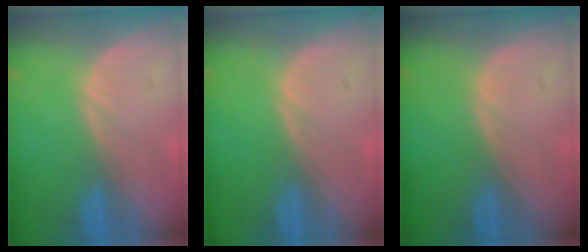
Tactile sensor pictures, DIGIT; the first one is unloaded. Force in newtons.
{"total": 0.0}
{"total": 0.0}